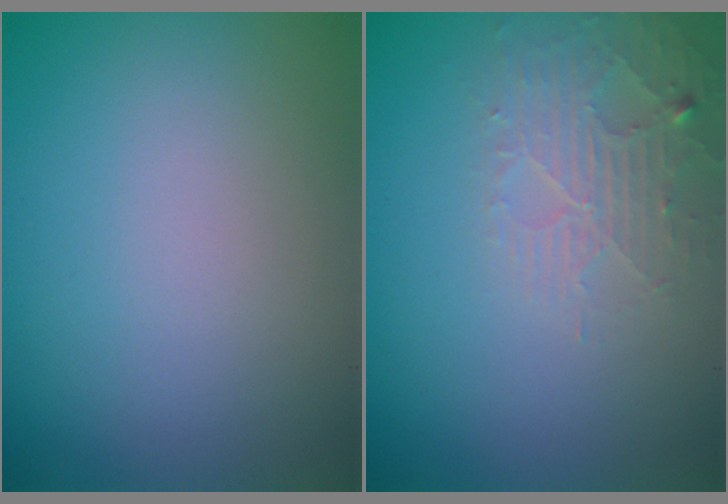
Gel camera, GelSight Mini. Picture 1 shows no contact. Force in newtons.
{"total": 2.6, "press": 2.6, "slide": 0.4}